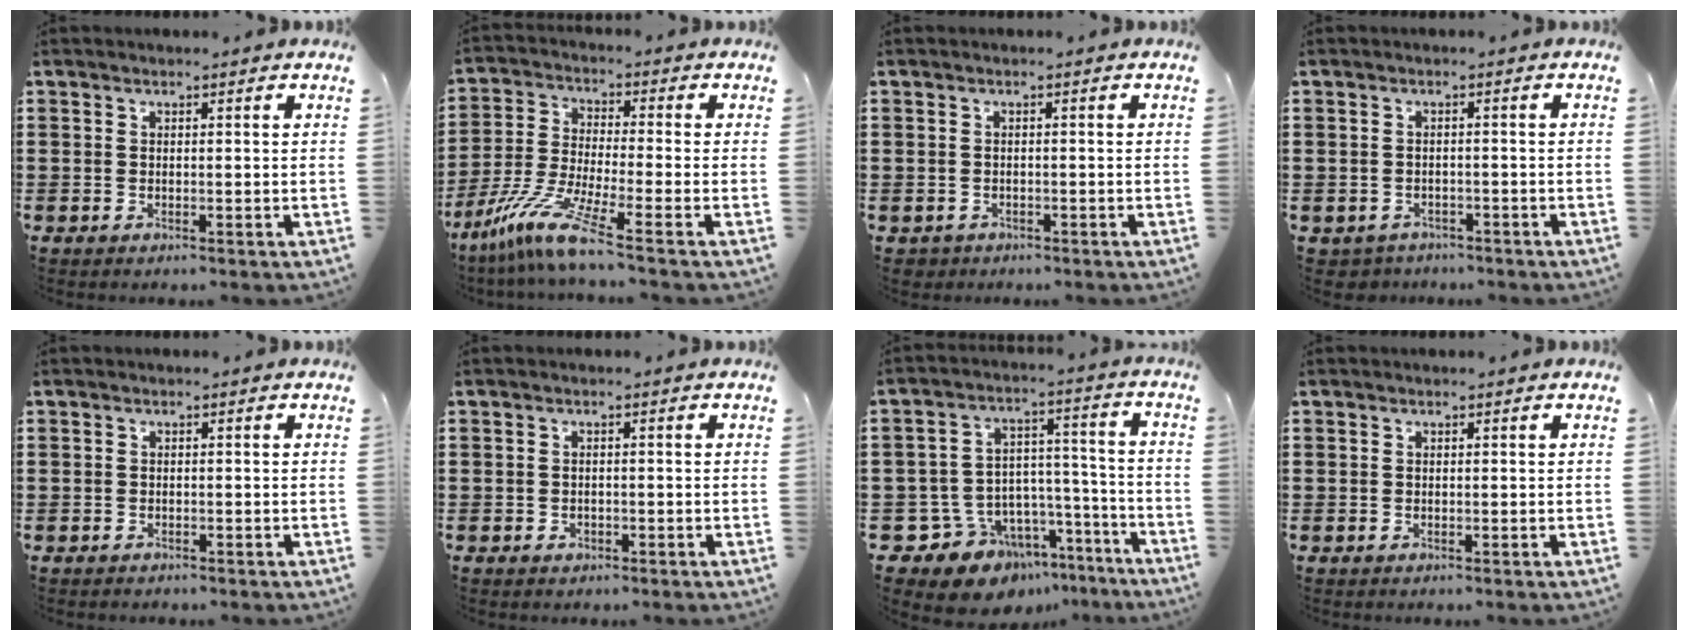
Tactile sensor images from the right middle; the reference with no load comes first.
{"total": 9.1, "force": [-6.4, 0.0, 6.5], "torque": [-0.151, -0.019, -0.132]}
{"total": 0.6, "force": [-0.5, 0.3, -0.1], "torque": [-0.002, 0.002, -0.012]}
{"total": 1.3, "force": [-1.2, 0.4, -0.3], "torque": [-0.002, 0.002, -0.029]}
{"total": 0.5, "force": [-0.4, 0.3, -0.1], "torque": [0.002, 0.004, -0.010]}
{"total": 0.6, "force": [-0.3, 0.5, 0.3], "torque": [-0.007, 0.000, -0.007]}
{"total": 10.0, "force": [-8.0, 5.9, 1.4], "torque": [-0.038, 0.028, -0.142]}
{"total": 0.0}